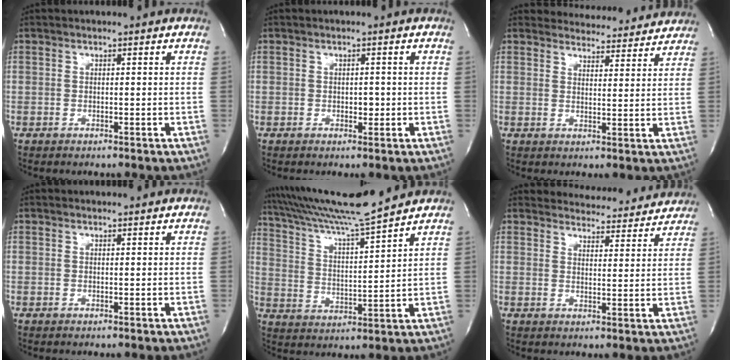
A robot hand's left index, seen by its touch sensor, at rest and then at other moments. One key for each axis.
{"total": 1.2, "fx": 0.0, "fy": 0.8, "fz": 0.9, "tx": -0.011, "ty": 0.001, "tz": 0.000}
{"total": 11.1, "fx": 10.8, "fy": 2.5, "fz": 0.7, "tx": 0.010, "ty": 0.003, "tz": 0.121}
{"total": 1.6, "fx": 1.6, "fy": 0.1, "fz": 0.2, "tx": -0.011, "ty": 0.010, "tz": 0.024}
{"total": 13.9, "fx": 12.9, "fy": -1.7, "fz": 5.1, "tx": -0.105, "ty": -0.003, "tz": 0.225}
{"total": 12.7, "fx": 12.3, "fy": 2.7, "fz": 1.1, "tx": 0.006, "ty": -0.002, "tz": 0.137}